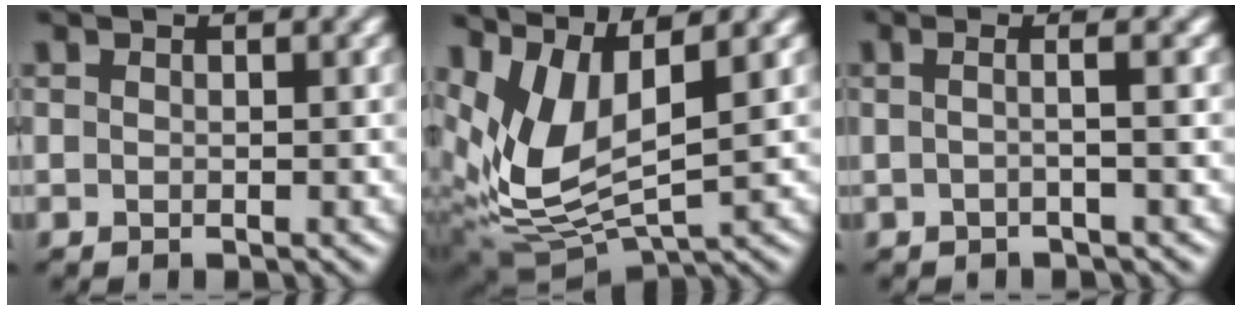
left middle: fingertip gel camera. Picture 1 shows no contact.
{"total": 7.1, "force": [2.6, 2.9, 5.9], "torque": [-0.142, -0.006, 0.058]}
{"total": 1.7, "force": [0.0, 0.2, 1.7], "torque": [-0.024, -0.007, -0.013]}